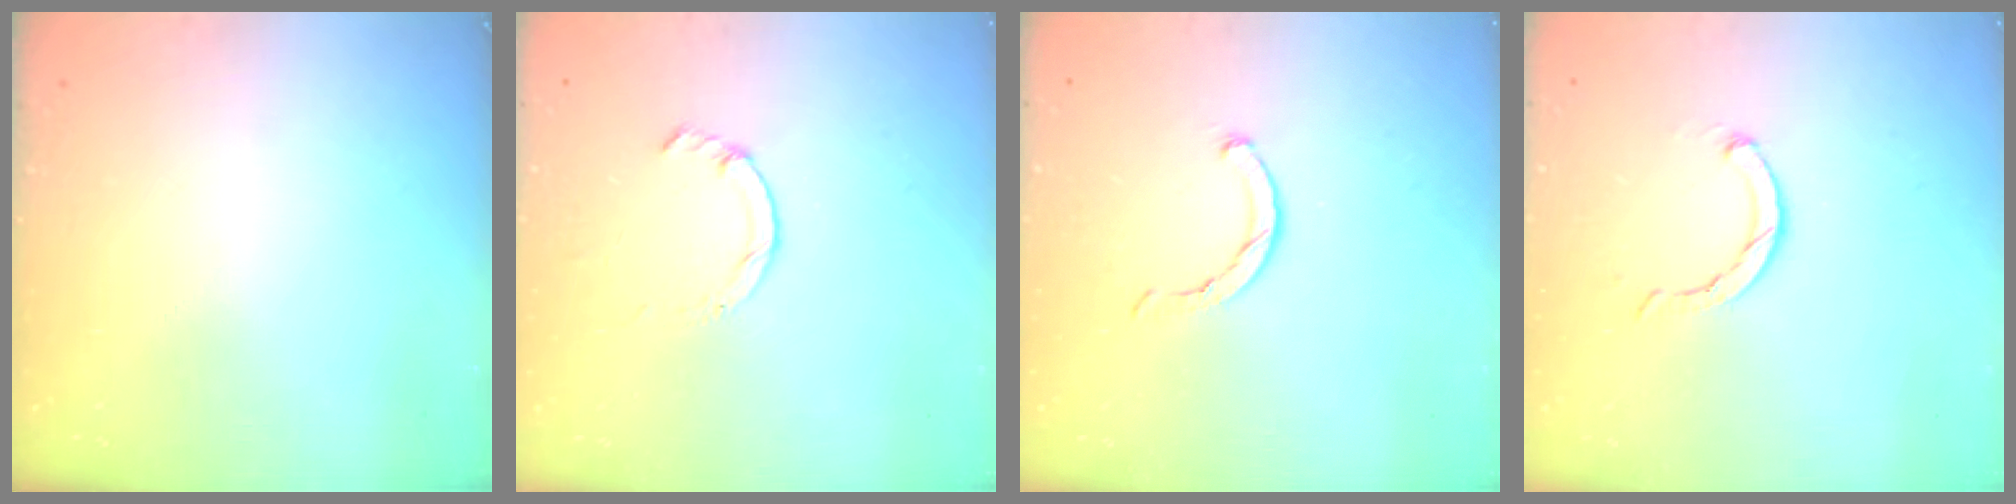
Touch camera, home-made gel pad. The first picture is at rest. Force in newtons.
{"total": 1.0, "press": 1.0, "slide": 0.3}
{"total": 2.3, "press": 2.3, "slide": 0.4}
{"total": 3.1, "press": 3.0, "slide": 0.6}